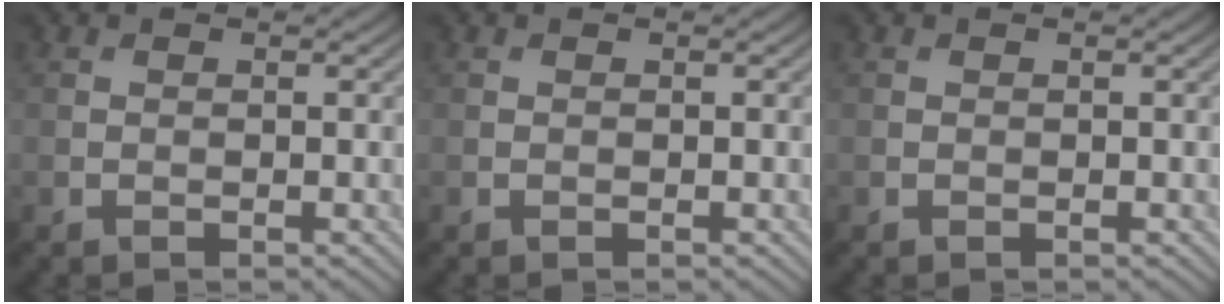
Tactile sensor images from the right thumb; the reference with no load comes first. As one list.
[{"total": 0.0}, {"total": 0.0}]